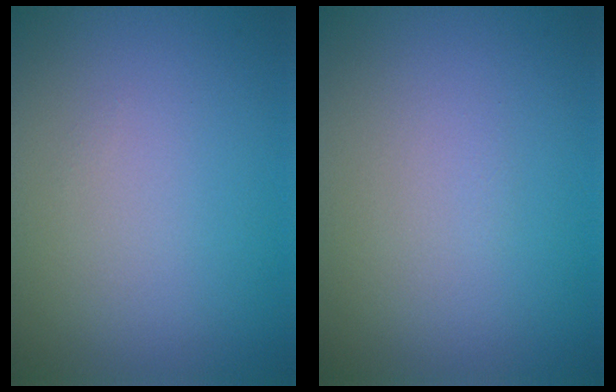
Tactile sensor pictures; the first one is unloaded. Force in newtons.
{"total": 0.0}